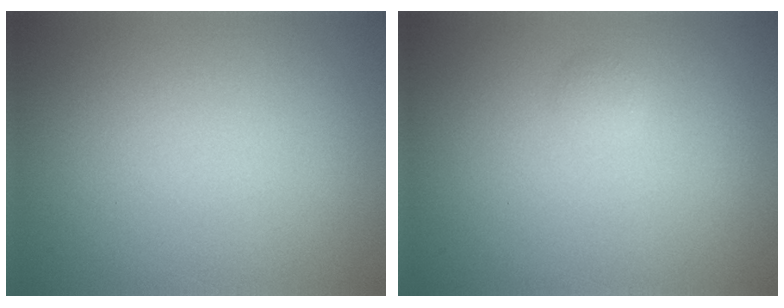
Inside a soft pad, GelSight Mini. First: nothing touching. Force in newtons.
{"total": 0.7, "press": 0.7, "slide": 0.0}